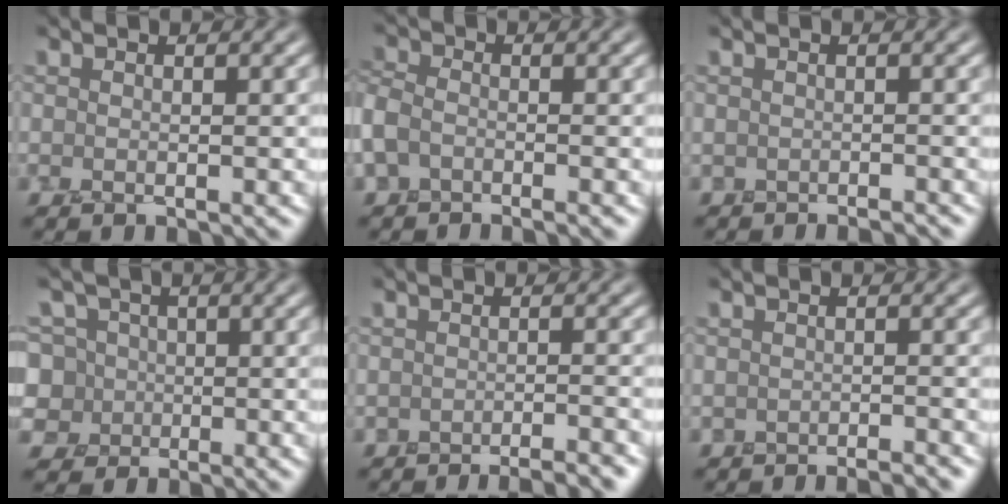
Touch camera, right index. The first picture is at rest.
{"total": 2.2, "force": [-1.2, 1.6, 0.8], "torque": [-0.018, 0.009, -0.033]}
{"total": 1.0, "force": [-0.9, -0.1, -0.3], "torque": [0.021, 0.006, -0.007]}
{"total": 7.7, "force": [2.4, 7.0, 2.1], "torque": [-0.037, 0.053, 0.004]}
{"total": 3.5, "force": [-3.0, 0.6, 1.5], "torque": [0.010, 0.009, -0.031]}
{"total": 1.7, "force": [-1.7, 0.0, 0.3], "torque": [0.014, 0.011, -0.022]}